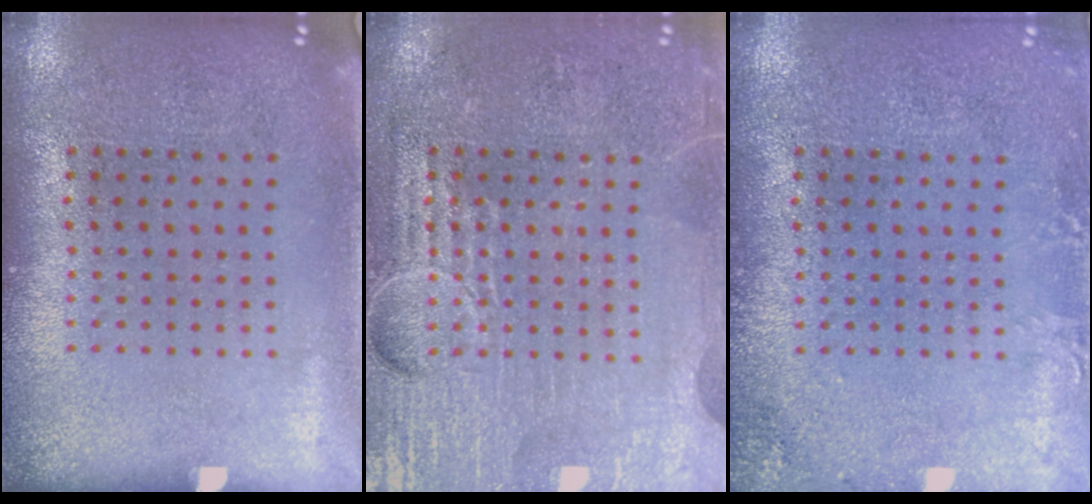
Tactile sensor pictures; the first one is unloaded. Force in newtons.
{"total": 4.1, "press": 4.0, "slide": 0.7}
{"total": 1.6, "press": 1.6, "slide": 0.1}